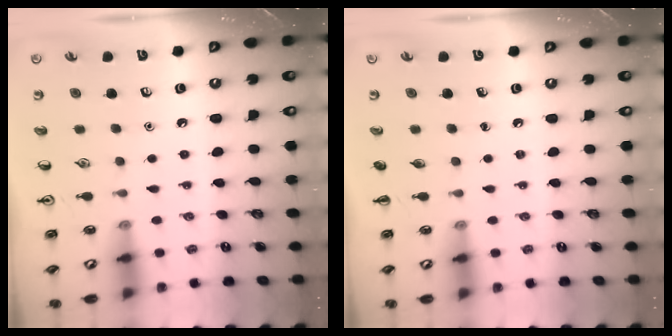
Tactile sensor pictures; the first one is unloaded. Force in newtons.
{"total": 0.0}